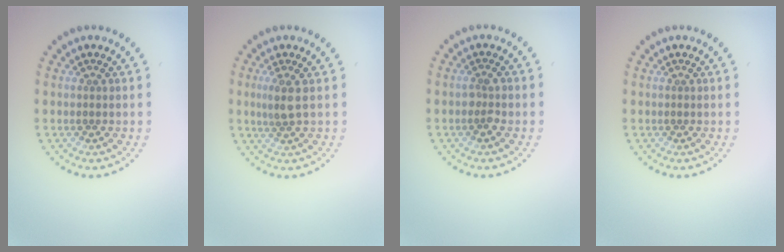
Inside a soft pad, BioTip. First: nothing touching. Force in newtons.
{"total": 1.8, "press": 1.5, "slide": 1.0}
{"total": 1.0, "press": 1.0, "slide": 0.3}
{"total": 0.0}